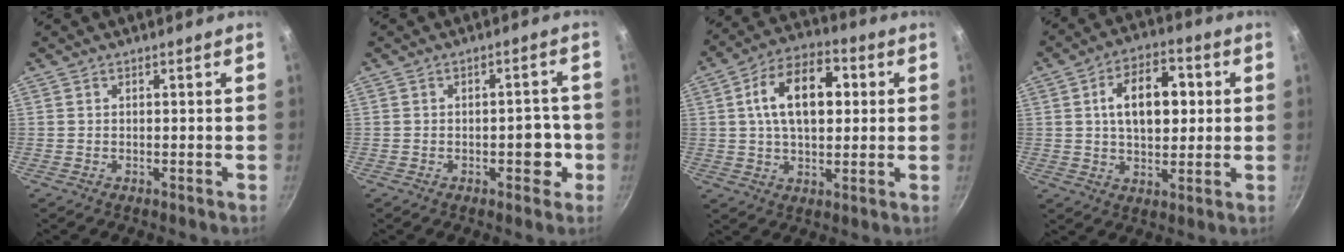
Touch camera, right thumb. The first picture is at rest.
{"total": 5.0, "force": [-1.5, 2.9, 3.8], "torque": [-0.017, 0.018, -0.020]}
{"total": 14.8, "force": [2.7, 8.9, 11.5], "torque": [-0.162, 0.019, 0.033]}
{"total": 12.8, "force": [2.0, 7.9, 9.9], "torque": [-0.124, 0.010, 0.025]}